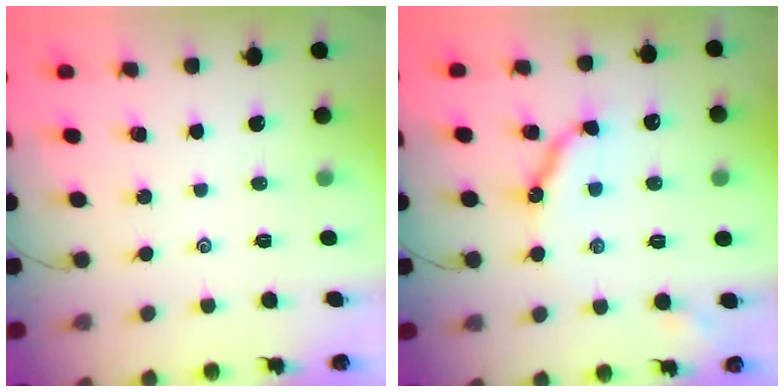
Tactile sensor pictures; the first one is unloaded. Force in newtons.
{"total": 9.5, "press": 9.5, "slide": 0.8}